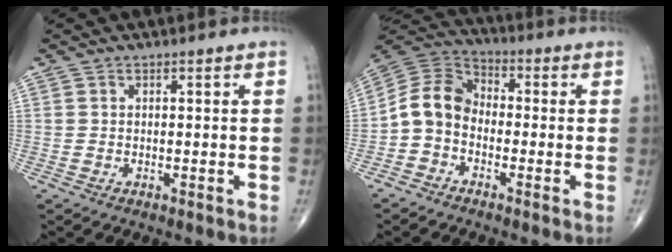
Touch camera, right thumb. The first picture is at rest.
{"total": 8.4, "force": [-2.3, 6.5, 4.8], "torque": [-0.082, 0.045, -0.063]}